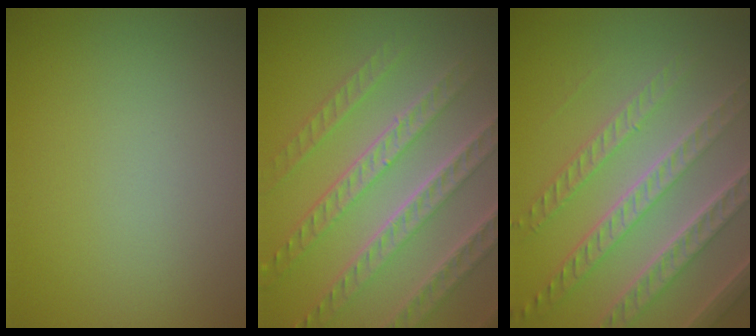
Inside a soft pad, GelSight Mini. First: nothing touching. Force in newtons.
{"total": 8.0, "press": 5.7, "slide": 5.6}
{"total": 7.2, "press": 5.5, "slide": 4.7}